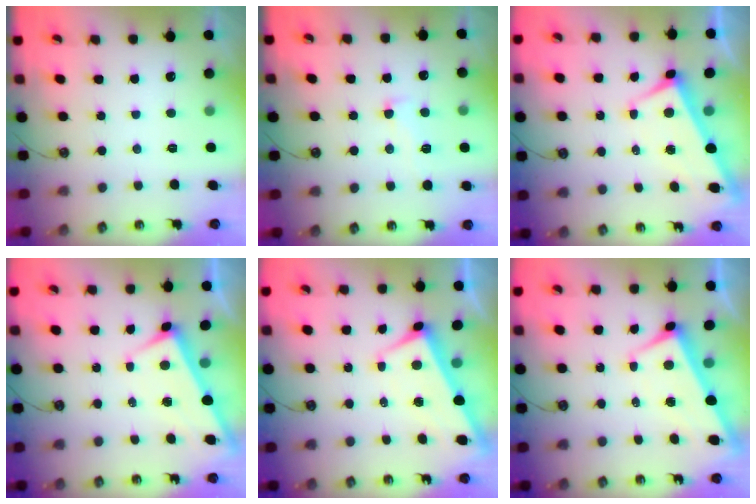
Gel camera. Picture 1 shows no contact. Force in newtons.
{"total": 1.1, "press": 0.7, "slide": 0.9}
{"total": 2.9, "press": 2.8, "slide": 0.9}
{"total": 2.7, "press": 2.7, "slide": 0.2}
{"total": 1.6, "press": 1.2, "slide": 1.0}
{"total": 1.6, "press": 1.2, "slide": 1.0}